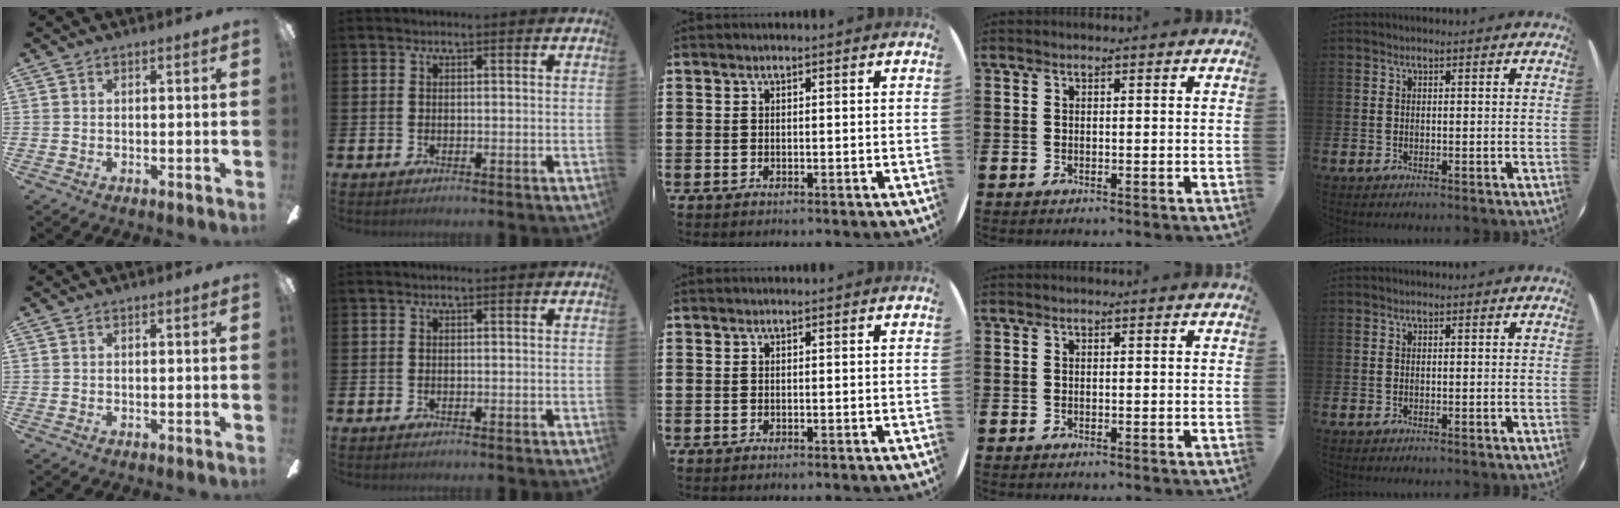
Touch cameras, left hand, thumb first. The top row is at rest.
{}